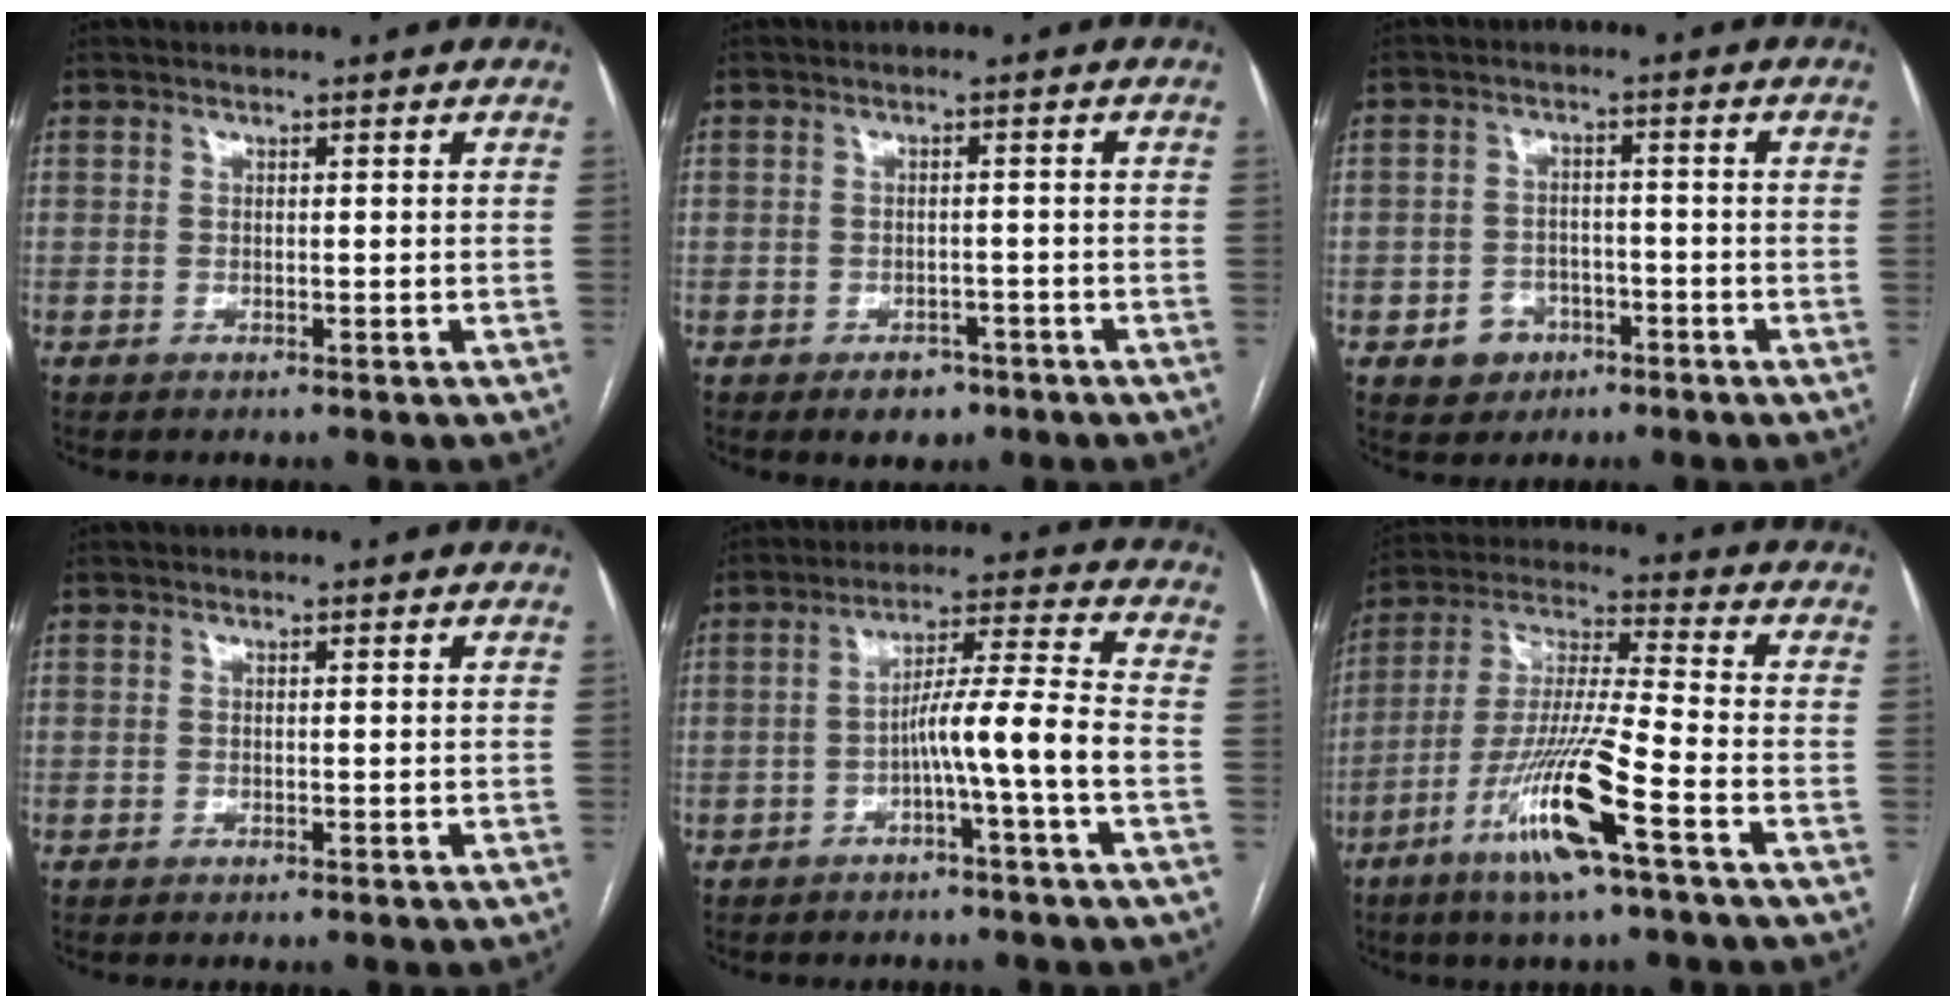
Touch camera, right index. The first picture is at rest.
{"total": 3.5, "force": [-2.2, 2.3, 1.4], "torque": [-0.013, 0.005, -0.023]}
{"total": 4.6, "force": [-2.2, 3.9, 1.2], "torque": [-0.011, 0.011, -0.024]}
{"total": 0.0}
{"total": 10.1, "force": [-3.1, -2.2, 9.3], "torque": [-0.154, 0.018, -0.055]}
{"total": 14.3, "force": [-7.1, 0.0, 12.4], "torque": [-0.253, -0.018, -0.134]}